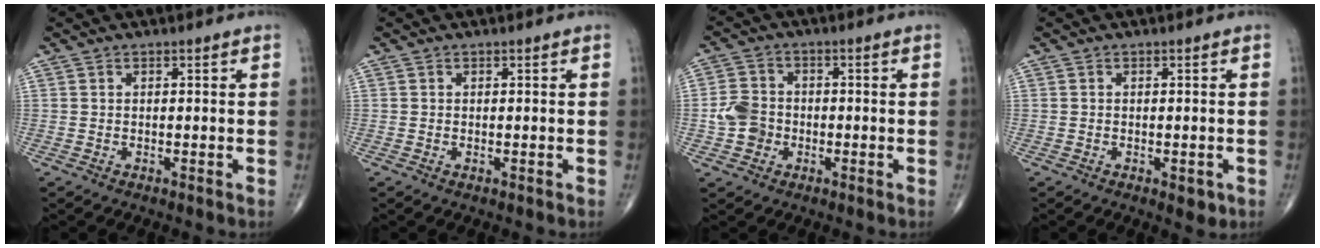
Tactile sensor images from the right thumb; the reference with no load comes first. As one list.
[{"total": 0.0}, {"total": 5.7, "force": [-1.3, 4.9, 2.7], "torque": [-0.038, 0.014, -0.030]}, {"total": 2.2, "force": [-0.8, 1.1, 1.7], "torque": [-0.012, -0.002, -0.008]}]